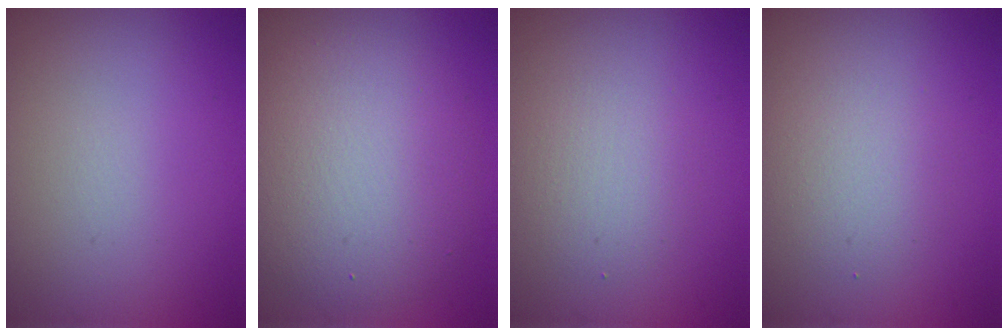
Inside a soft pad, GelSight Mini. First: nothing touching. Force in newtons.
{"total": 6.9, "press": 6.9, "slide": 0.3}
{"total": 2.3, "press": 2.3, "slide": 0.2}
{"total": 2.7, "press": 2.7, "slide": 0.2}